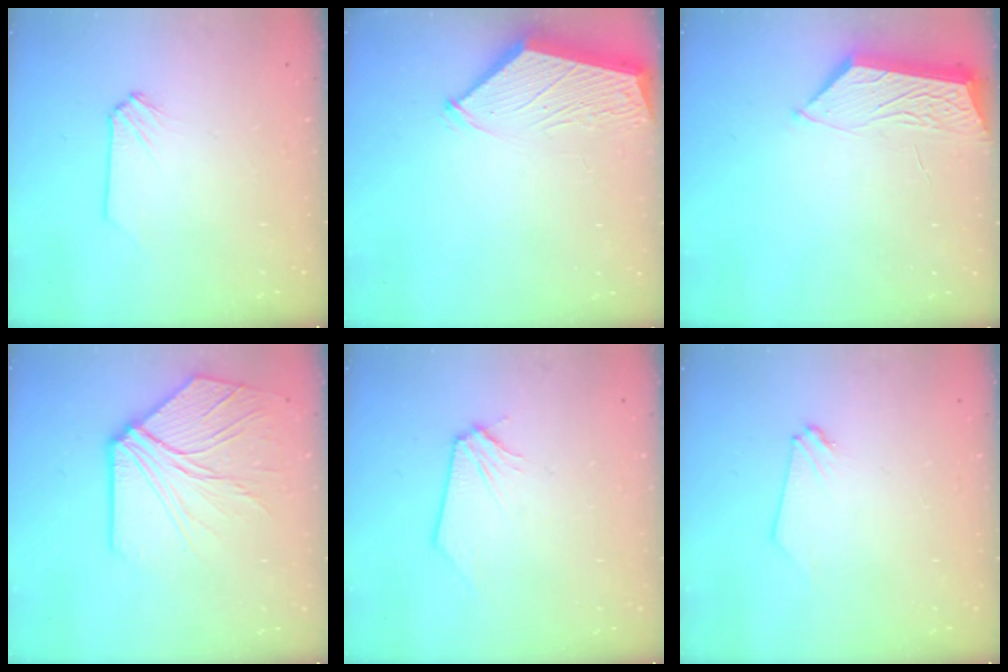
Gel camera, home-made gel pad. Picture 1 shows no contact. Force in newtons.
{"total": 3.0, "press": 3.0, "slide": 0.3}
{"total": 4.9, "press": 4.8, "slide": 0.6}
{"total": 10.2, "press": 10.1, "slide": 1.9}
{"total": 0.0}
{"total": 0.0}